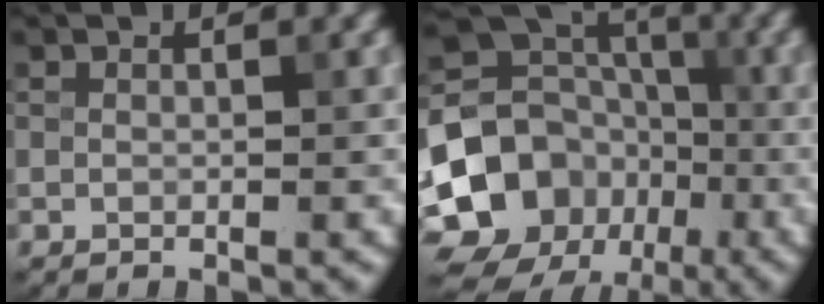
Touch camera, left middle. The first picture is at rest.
{"total": 13.3, "force": [-4.8, 11.3, 5.1], "torque": [-0.099, -0.004, -0.098]}